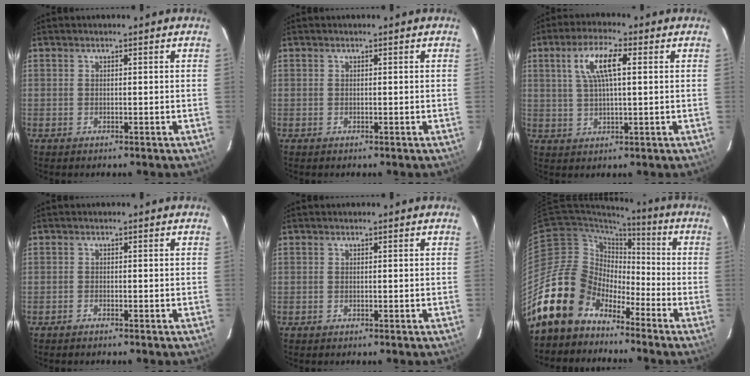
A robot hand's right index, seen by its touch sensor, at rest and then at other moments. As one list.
[{"total": 0.0}, {"total": 7.7, "force": [2.5, 2.1, 7.0], "torque": [-0.134, 0.011, 0.047]}, {"total": 0.6, "force": [-0.6, 0.1, 0.1], "torque": [-0.006, 0.000, -0.014]}, {"total": 0.0}, {"total": 16.1, "force": [-11.6, 10.4, 3.9], "torque": [-0.087, 0.032, -0.207]}]